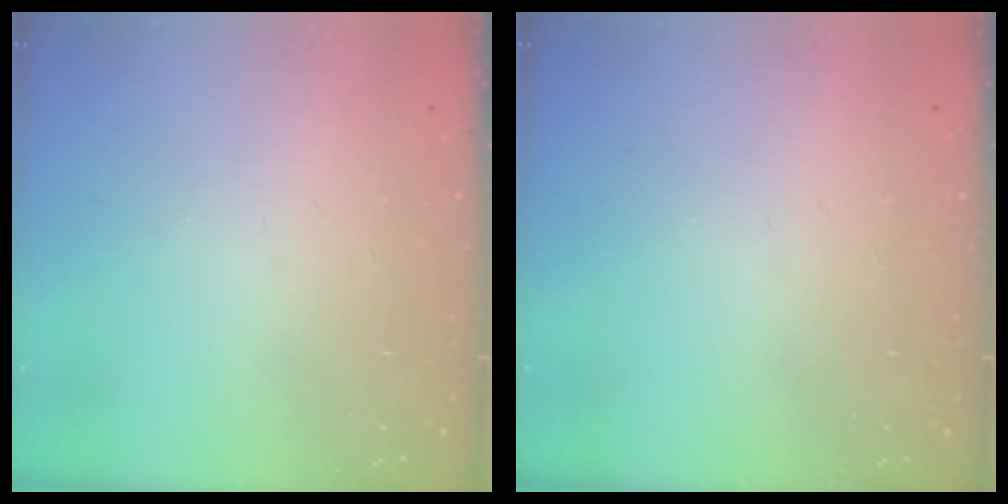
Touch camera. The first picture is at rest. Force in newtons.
{"total": 0.0}